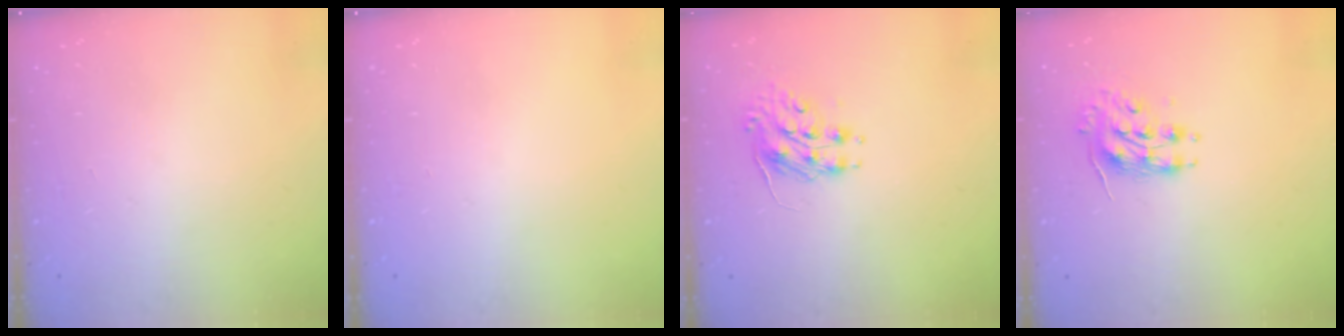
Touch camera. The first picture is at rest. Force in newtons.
{"total": 0.0}
{"total": 8.5, "press": 8.4, "slide": 0.6}
{"total": 8.6, "press": 8.6, "slide": 0.3}